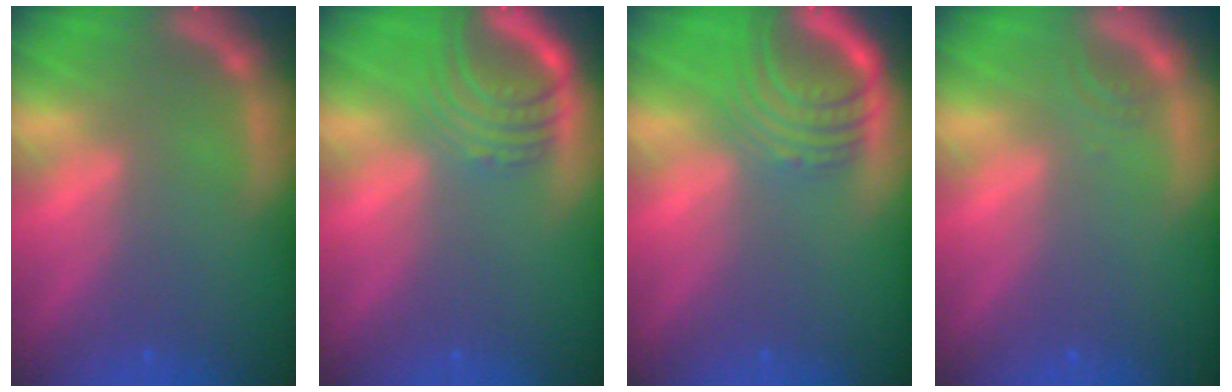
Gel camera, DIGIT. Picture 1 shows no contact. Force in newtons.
{"total": 6.1}
{"total": 7.1}
{"total": 1.0}